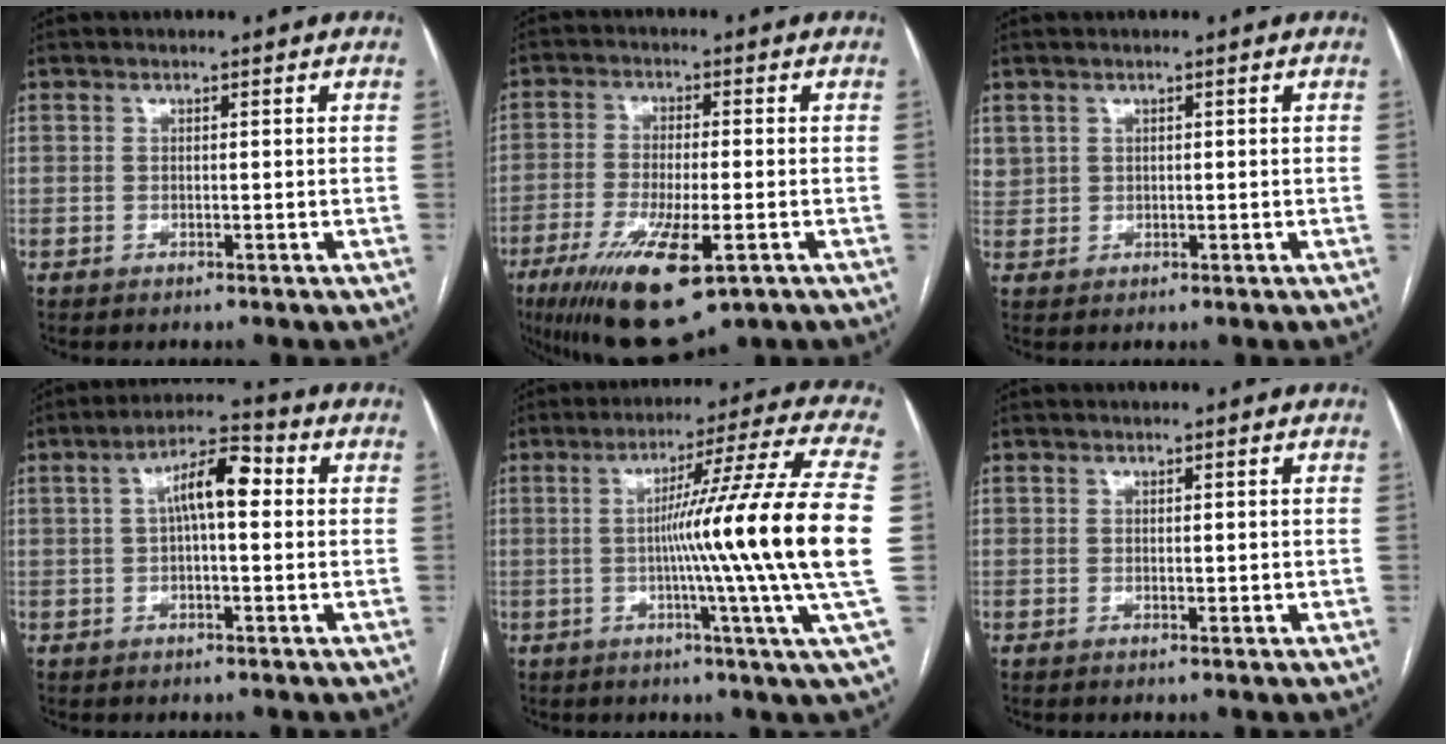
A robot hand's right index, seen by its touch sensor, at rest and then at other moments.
{"total": 13.9, "force": [-6.9, 3.4, 11.6], "torque": [-0.219, -0.036, -0.109]}
{"total": 2.0, "force": [1.2, 1.6, 0.2], "torque": [0.005, 0.008, 0.021]}
{"total": 7.6, "force": [1.3, 2.1, 7.1], "torque": [-0.126, 0.031, 0.017]}
{"total": 20.1, "force": [-0.9, -3.2, 19.8], "torque": [-0.270, -0.009, -0.033]}
{"total": 1.0, "force": [0.2, 0.6, 0.7], "torque": [-0.010, -0.002, 0.003]}